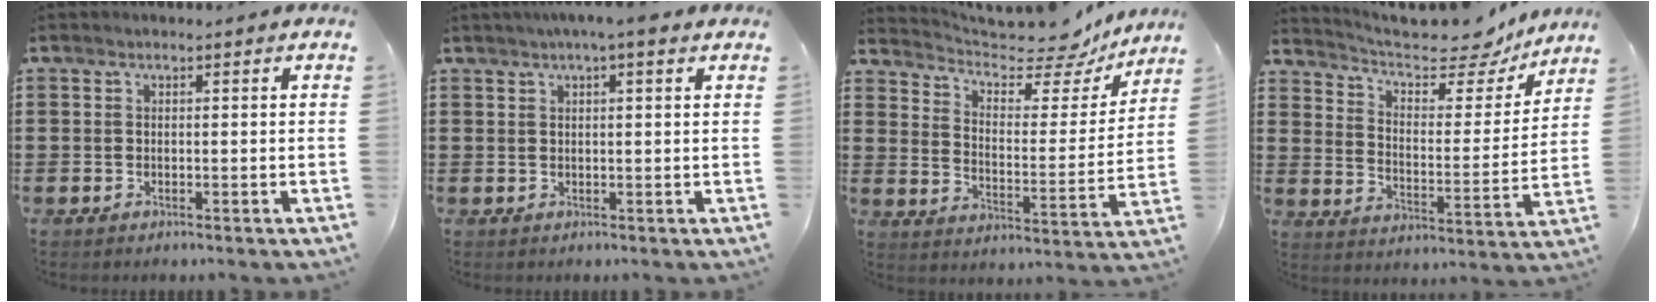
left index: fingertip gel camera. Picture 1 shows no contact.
{"total": 2.5, "force": [1.5, 0.1, 2.0], "torque": [-0.041, 0.002, 0.026]}
{"total": 7.6, "force": [6.8, 1.9, 2.7], "torque": [-0.071, -0.051, 0.115]}
{"total": 8.9, "force": [8.0, 2.0, 3.4], "torque": [-0.080, -0.061, 0.133]}